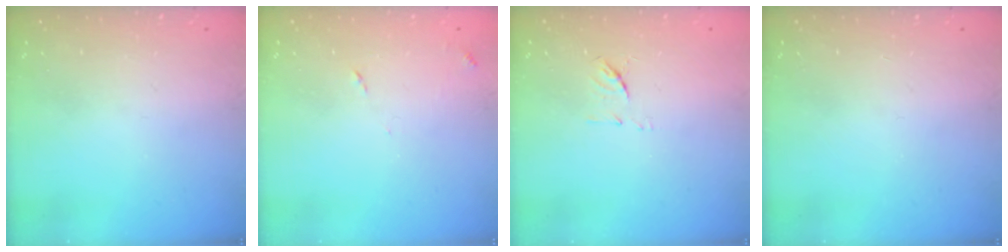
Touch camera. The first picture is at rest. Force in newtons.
{"total": 7.4, "press": 7.4, "slide": 0.7}
{"total": 6.8, "press": 6.6, "slide": 1.2}
{"total": 0.0}